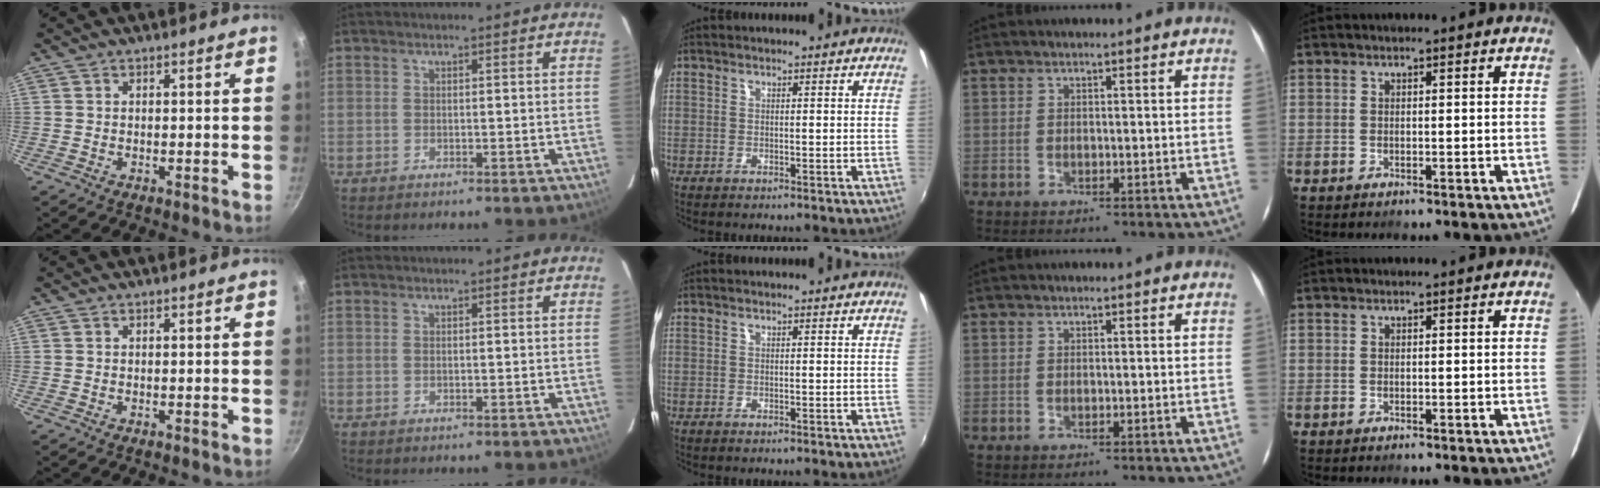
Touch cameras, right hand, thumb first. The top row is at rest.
{}